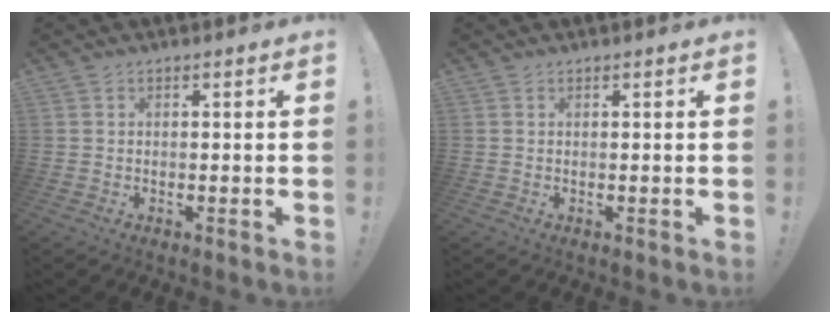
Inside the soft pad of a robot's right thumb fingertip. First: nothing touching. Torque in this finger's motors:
{"motor_torque": [0.06, 0.00, 0.38, -0.06, -0.05]}